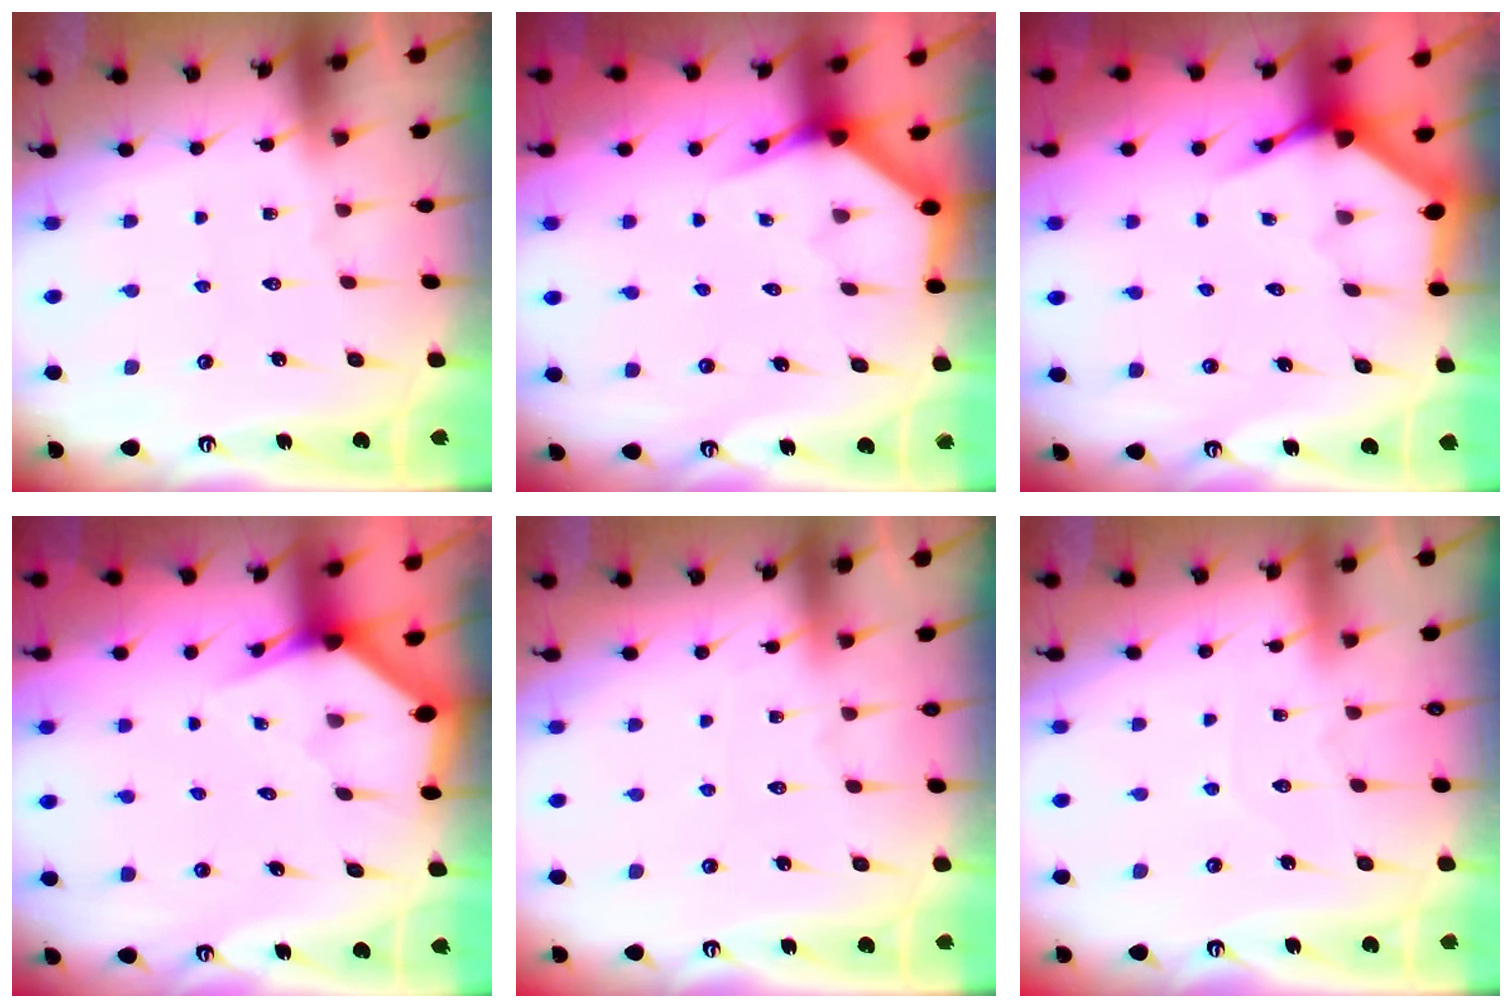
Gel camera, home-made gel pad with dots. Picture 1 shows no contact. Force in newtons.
{"total": 4.0, "press": 4.0, "slide": 0.2}
{"total": 3.8, "press": 3.8, "slide": 0.4}
{"total": 2.8, "press": 2.8, "slide": 0.2}
{"total": 2.3, "press": 2.3, "slide": 0.3}
{"total": 3.1, "press": 3.1, "slide": 0.3}